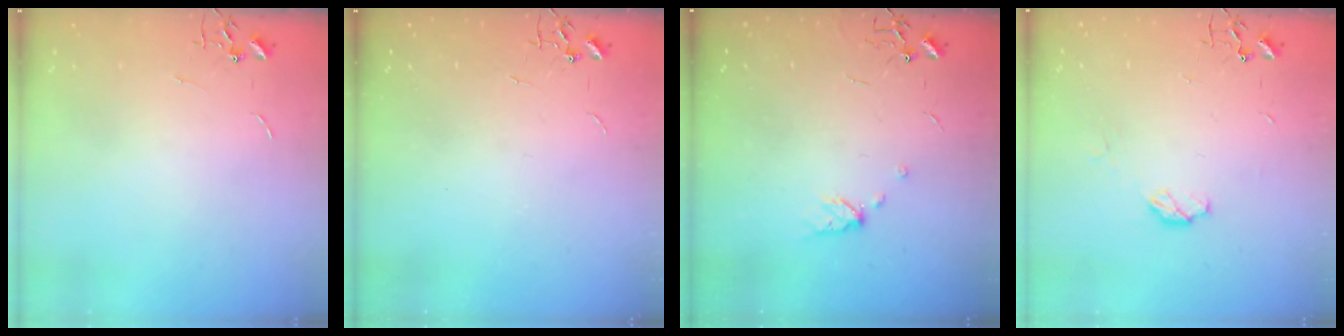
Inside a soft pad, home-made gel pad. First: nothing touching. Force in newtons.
{"total": 0.0}
{"total": 5.9, "press": 5.9, "slide": 0.7}
{"total": 4.8, "press": 4.8, "slide": 0.3}